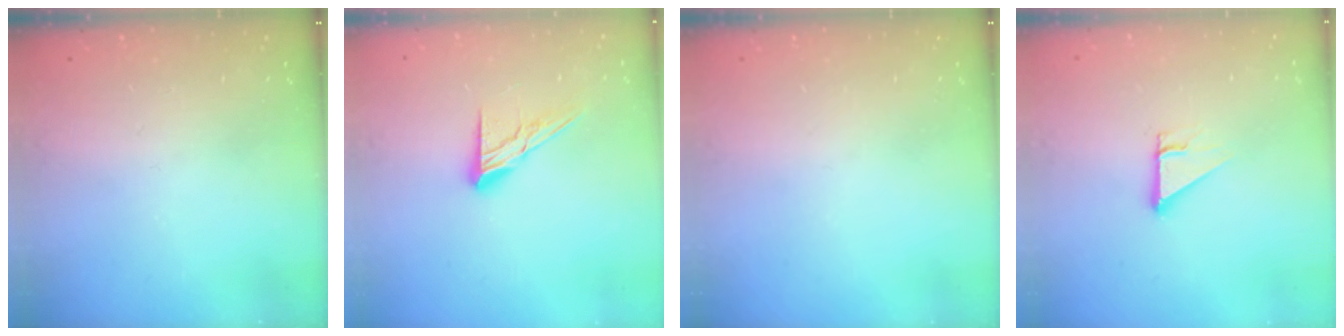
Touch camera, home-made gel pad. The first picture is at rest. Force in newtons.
{"total": 9.8, "press": 9.8, "slide": 0.5}
{"total": 0.0}
{"total": 2.7, "press": 2.7, "slide": 0.1}